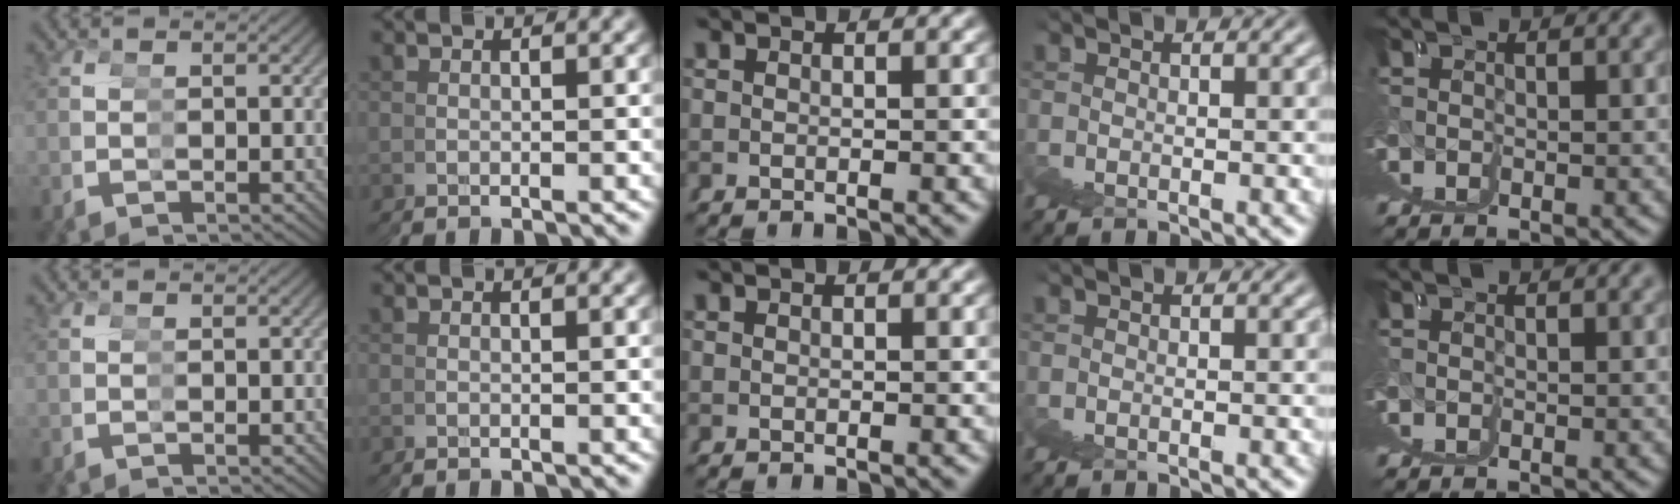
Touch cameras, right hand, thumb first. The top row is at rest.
{}